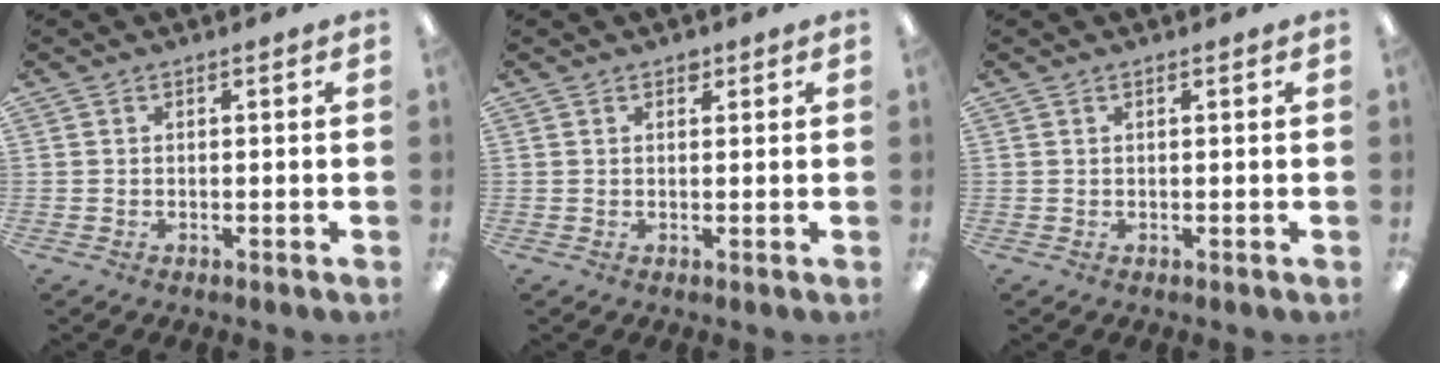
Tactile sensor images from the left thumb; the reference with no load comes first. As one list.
[{"total": 1.5, "force": [1.1, 0.8, 0.6], "torque": [0.004, -0.006, 0.016]}, {"total": 0.0}]